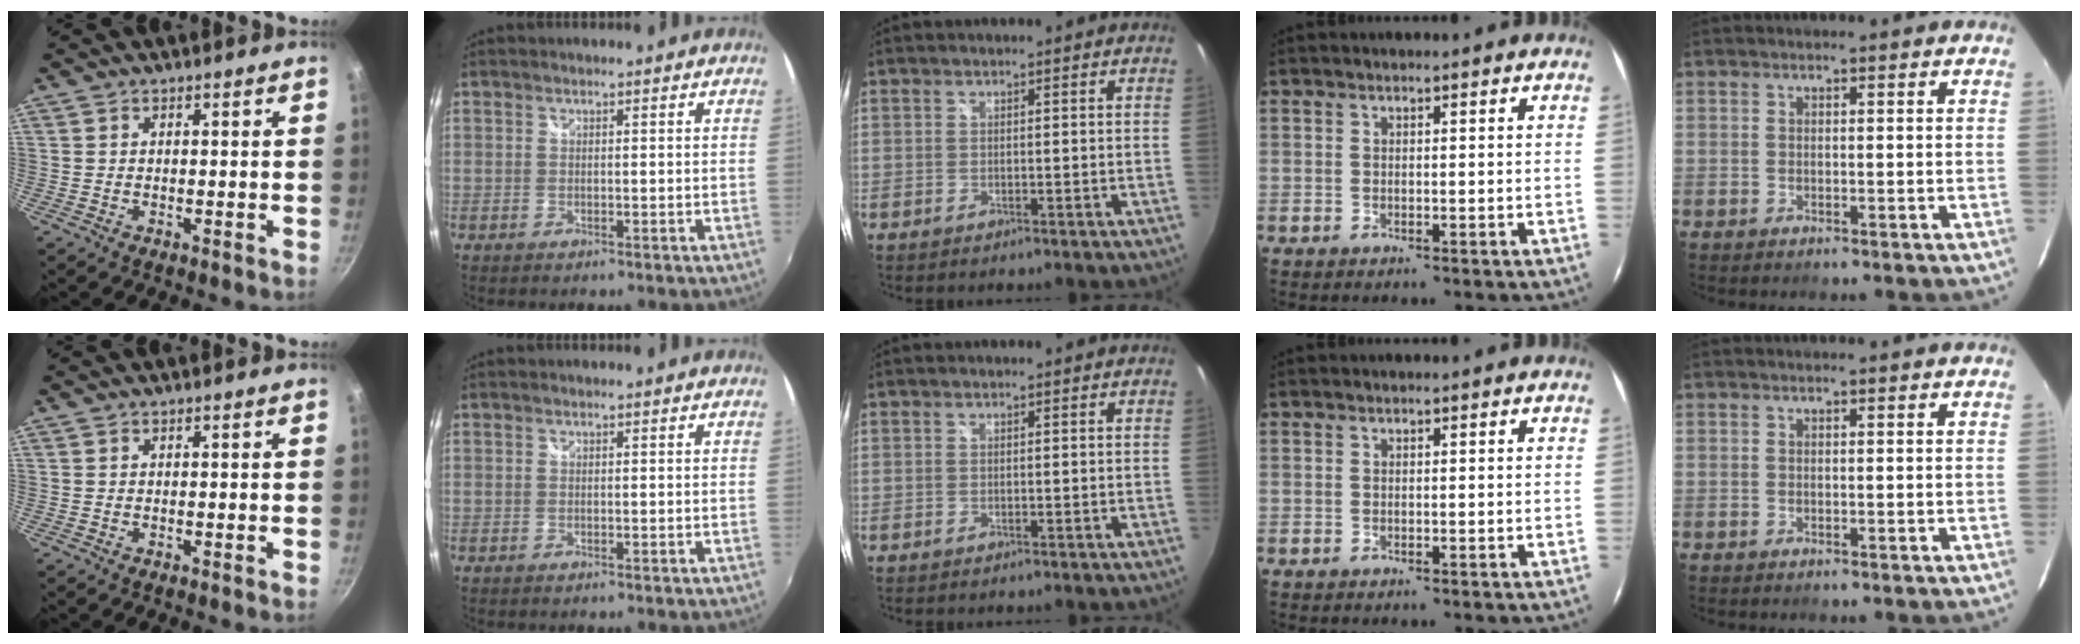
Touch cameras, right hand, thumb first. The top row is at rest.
{}